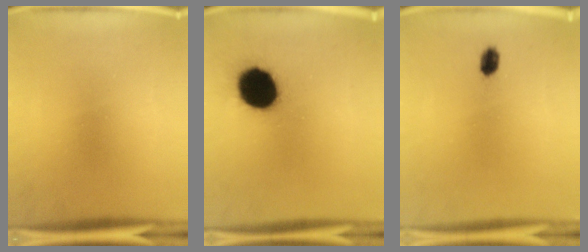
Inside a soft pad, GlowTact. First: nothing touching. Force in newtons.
{"total": 16.4}
{"total": 2.4}